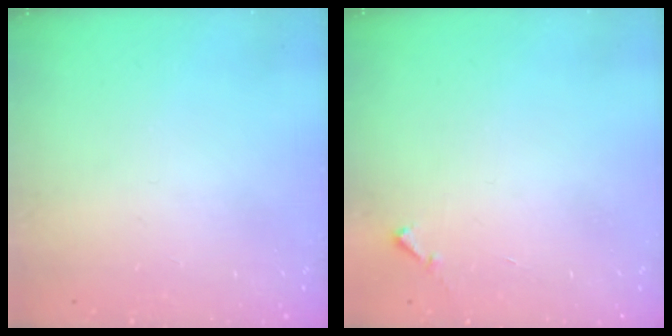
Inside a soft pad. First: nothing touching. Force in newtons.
{"total": 4.4, "press": 4.4, "slide": 0.3}